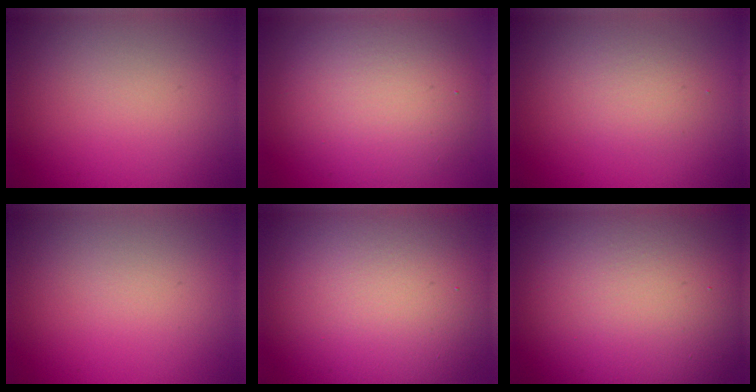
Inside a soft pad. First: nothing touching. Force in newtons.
{"total": 7.8, "press": 7.8, "slide": 0.6}
{"total": 1.8, "press": 1.8, "slide": 0.1}
{"total": 0.0}
{"total": 17.6, "press": 17.6, "slide": 1.0}
{"total": 20.2, "press": 20.2, "slide": 0.8}